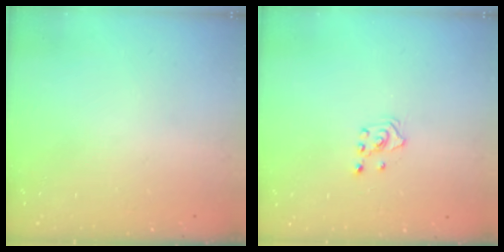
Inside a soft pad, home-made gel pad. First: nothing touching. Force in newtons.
{"total": 2.0, "press": 1.8, "slide": 0.9}